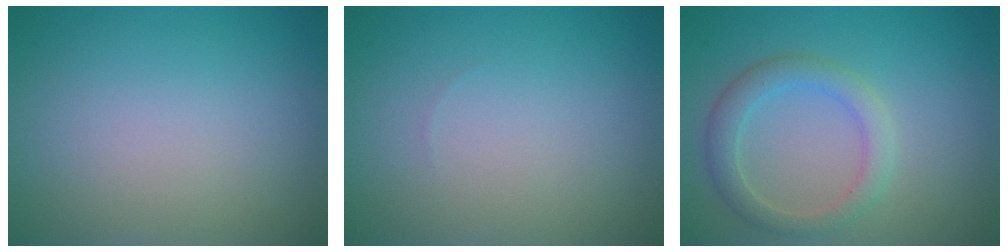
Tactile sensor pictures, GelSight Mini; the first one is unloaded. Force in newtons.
{"total": 0.0}
{"total": 2.9, "press": 2.9, "slide": 0.2}